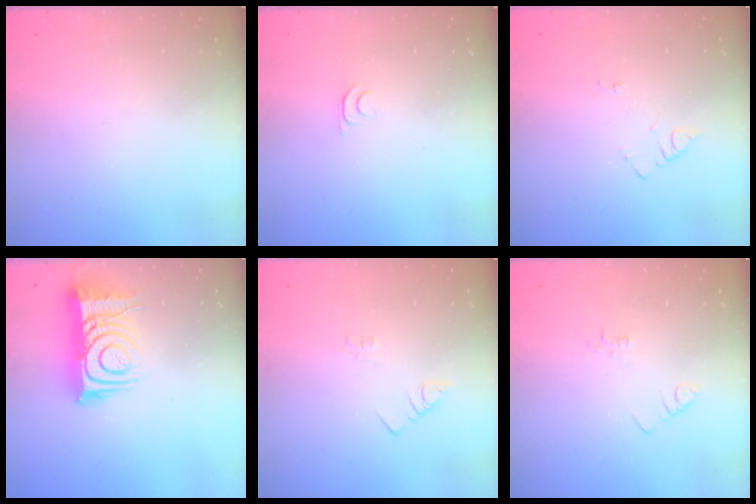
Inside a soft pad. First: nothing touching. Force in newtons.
{"total": 4.6, "press": 4.5, "slide": 0.7}
{"total": 4.2, "press": 4.2, "slide": 0.4}
{"total": 14.0, "press": 14.0, "slide": 1.0}
{"total": 1.4, "press": 1.4, "slide": 0.3}
{"total": 2.1, "press": 2.1, "slide": 0.4}